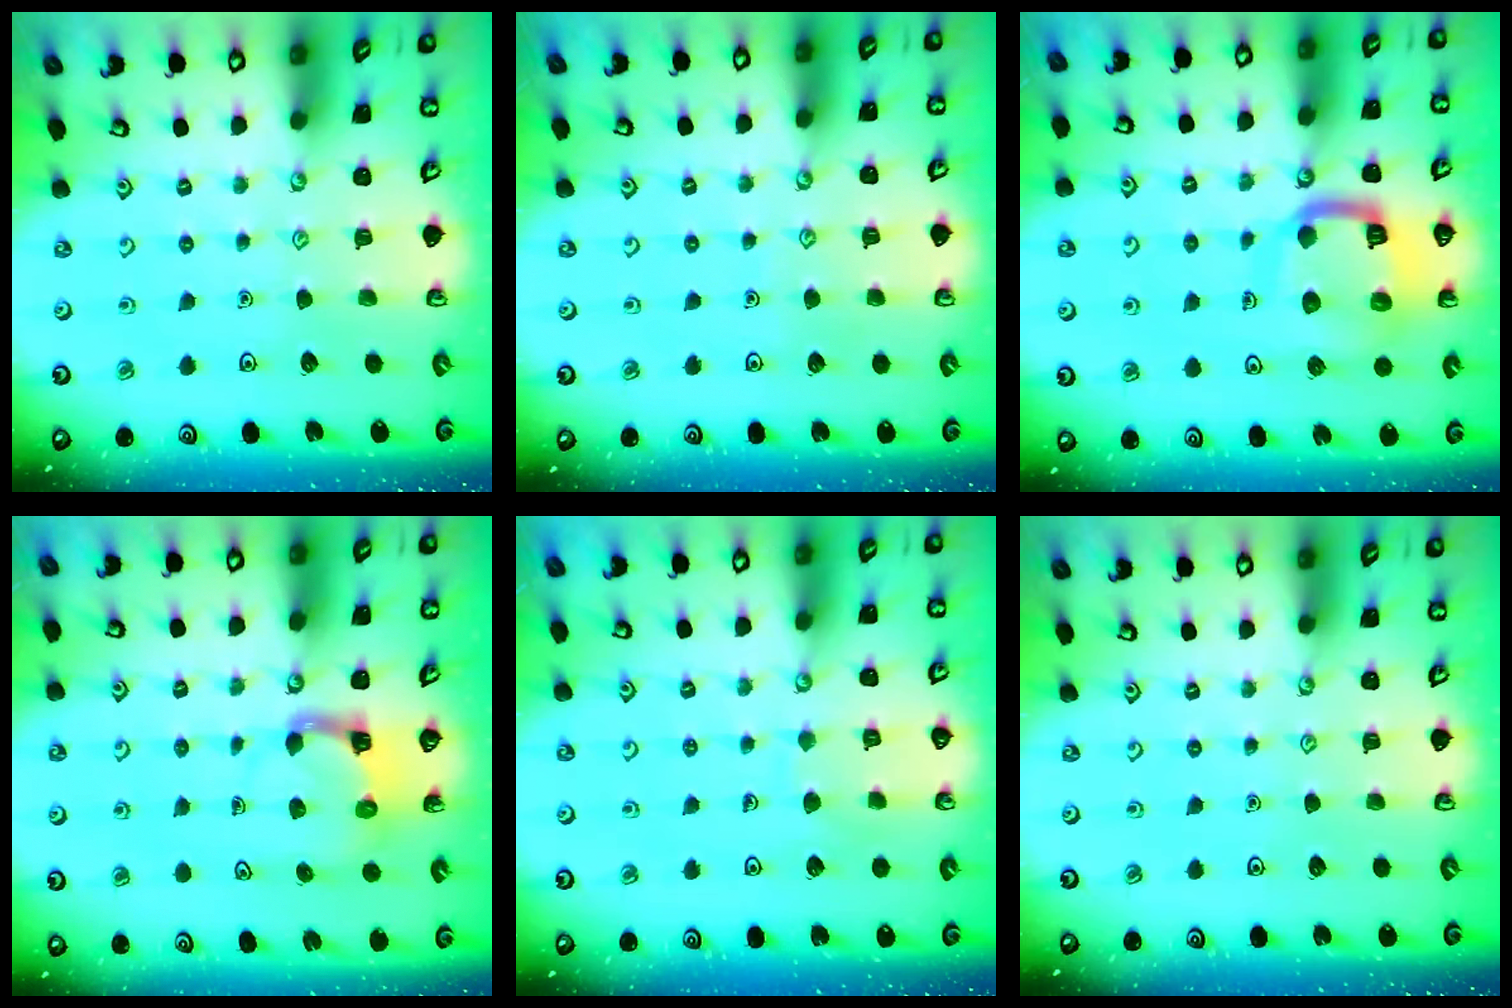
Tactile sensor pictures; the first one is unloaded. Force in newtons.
{"total": 3.7, "press": 3.7, "slide": 0.3}
{"total": 13.1, "press": 13.0, "slide": 1.6}
{"total": 4.2, "press": 4.2, "slide": 0.4}
{"total": 6.1, "press": 6.1, "slide": 0.3}
{"total": 0.0}